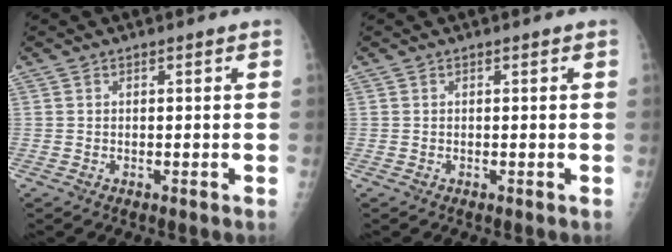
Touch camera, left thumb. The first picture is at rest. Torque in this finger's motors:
{"motor_torque": [0.00, 0.00, -0.08, -0.08, 0.00]}